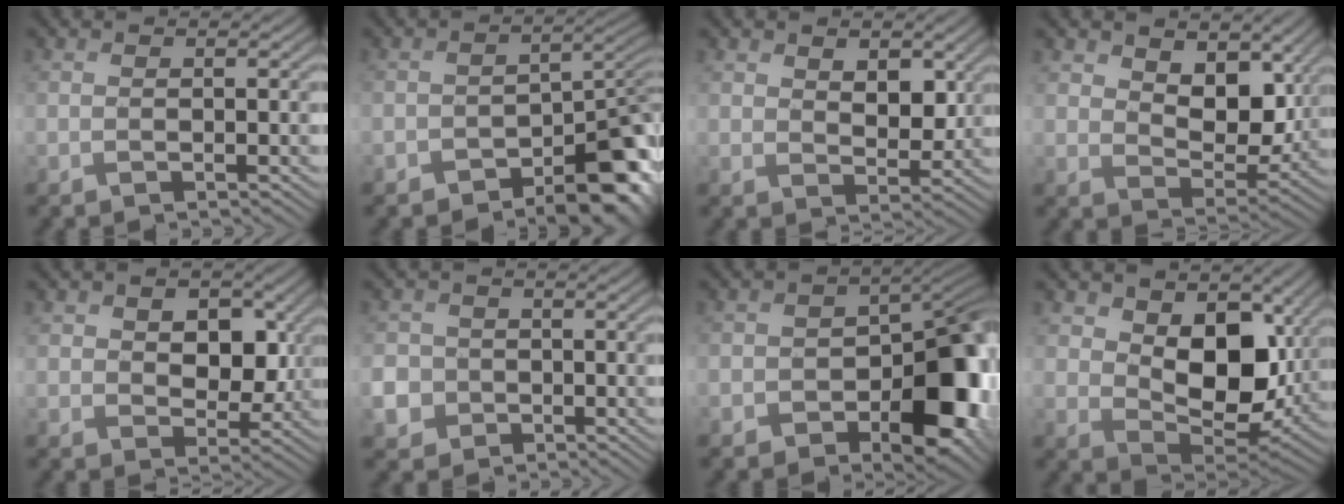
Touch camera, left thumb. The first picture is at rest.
{"total": 8.9, "force": [-4.9, 5.0, 5.5], "torque": [-0.055, -0.020, -0.081]}
{"total": 5.3, "force": [2.3, 3.3, 3.5], "torque": [-0.072, -0.009, 0.038]}
{"total": 9.8, "force": [4.1, 6.0, 6.6], "torque": [-0.132, -0.010, 0.069]}
{"total": 7.7, "force": [1.6, 5.4, 5.2], "torque": [-0.089, -0.007, 0.024]}
{"total": 5.0, "force": [-1.4, 4.6, 1.5], "torque": [-0.047, -0.012, -0.045]}
{"total": 14.5, "force": [-4.9, 9.7, 9.7], "torque": [-0.105, -0.035, -0.078]}
{"total": 12.0, "force": [3.0, 7.8, 8.7], "torque": [-0.171, -0.013, 0.052]}